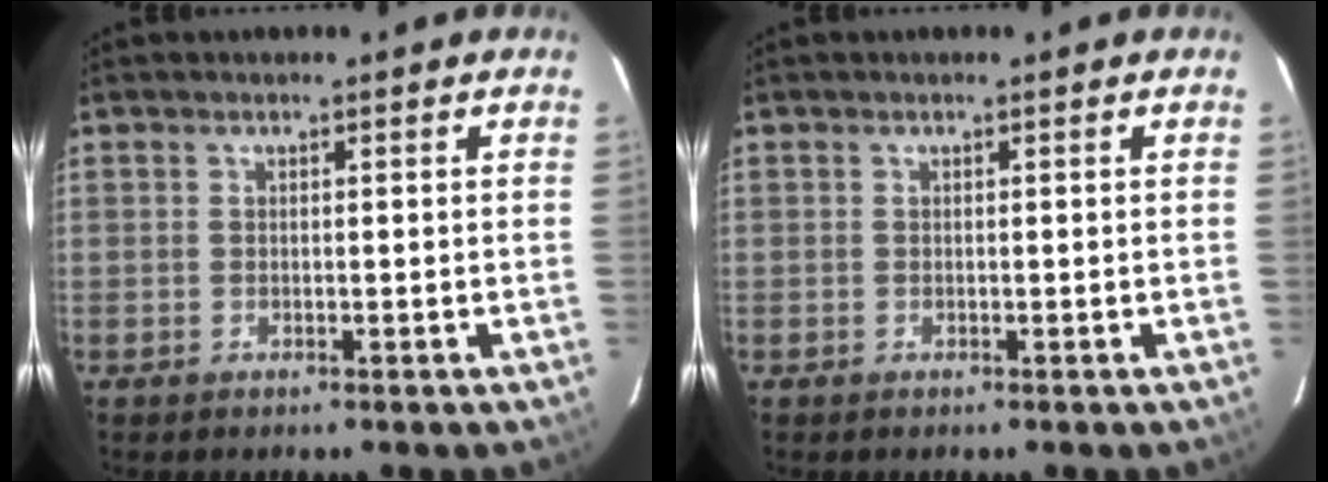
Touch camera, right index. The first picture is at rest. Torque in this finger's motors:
{"motor_torque": [0.00, 0.00, 0.00, 0.01]}